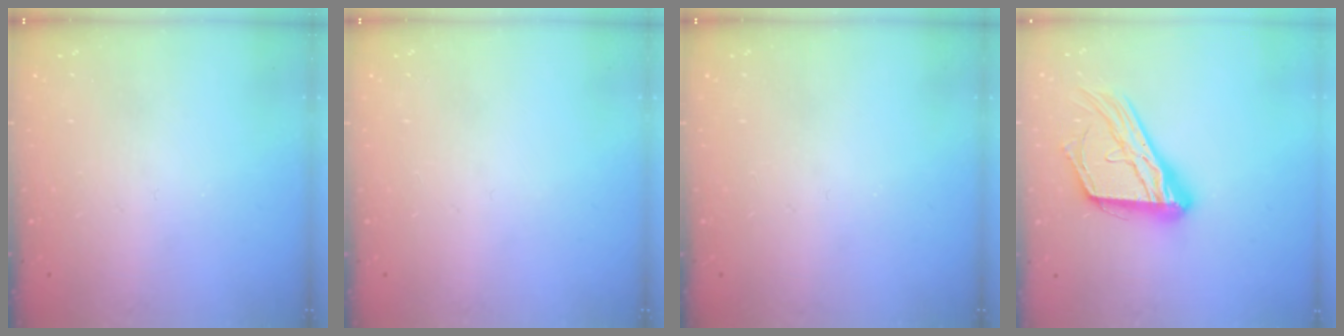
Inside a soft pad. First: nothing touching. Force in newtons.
{"total": 0.0}
{"total": 0.0}
{"total": 17.9, "press": 17.8, "slide": 1.5}